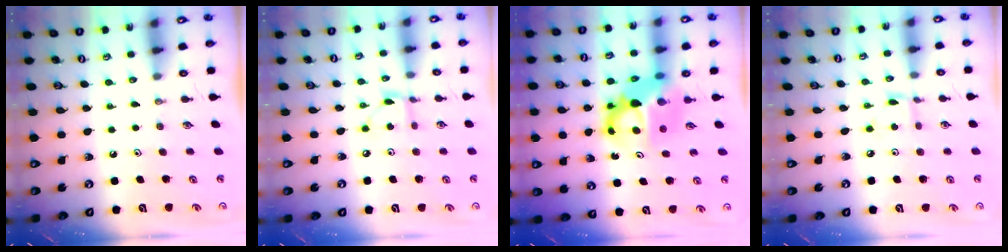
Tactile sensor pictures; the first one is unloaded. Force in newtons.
{"total": 5.6, "press": 5.6, "slide": 0.2}
{"total": 10.3, "press": 10.3, "slide": 0.7}
{"total": 3.0, "press": 3.0, "slide": 0.1}